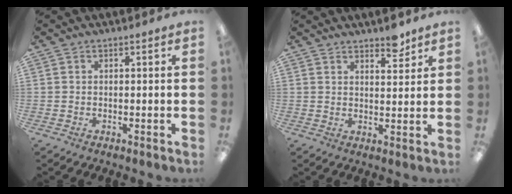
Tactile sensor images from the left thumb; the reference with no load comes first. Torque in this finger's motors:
{"motor_torque": [-0.32, -0.32, -0.44, 0.21, 0.08]}